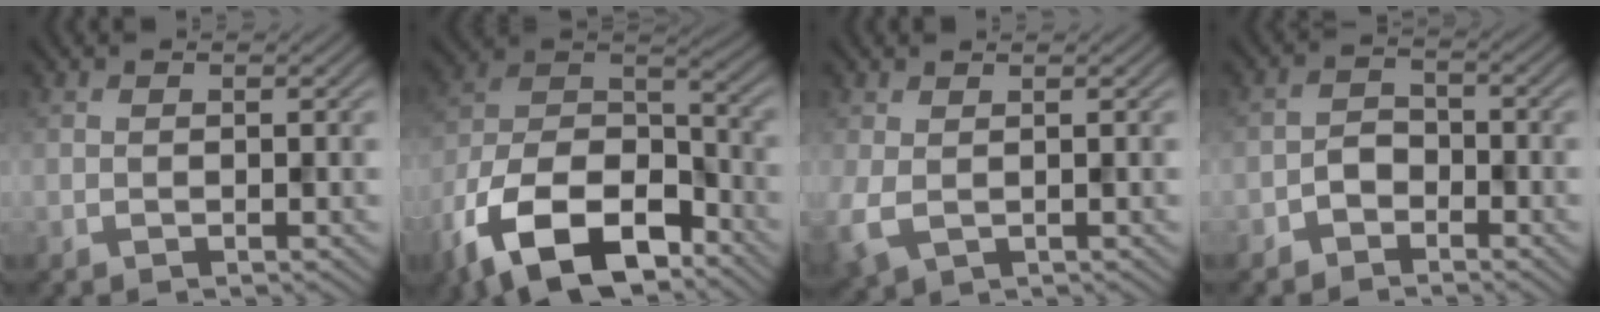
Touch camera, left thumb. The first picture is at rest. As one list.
[{"total": 17.6, "force": [-11.1, 9.0, 10.2], "torque": [-0.233, -0.037, -0.207]}, {"total": 3.1, "force": [0.0, 2.0, 2.4], "torque": [-0.075, -0.008, -0.001]}, {"total": 2.7, "force": [-1.8, 1.7, 1.1], "torque": [-0.019, 0.009, -0.045]}]